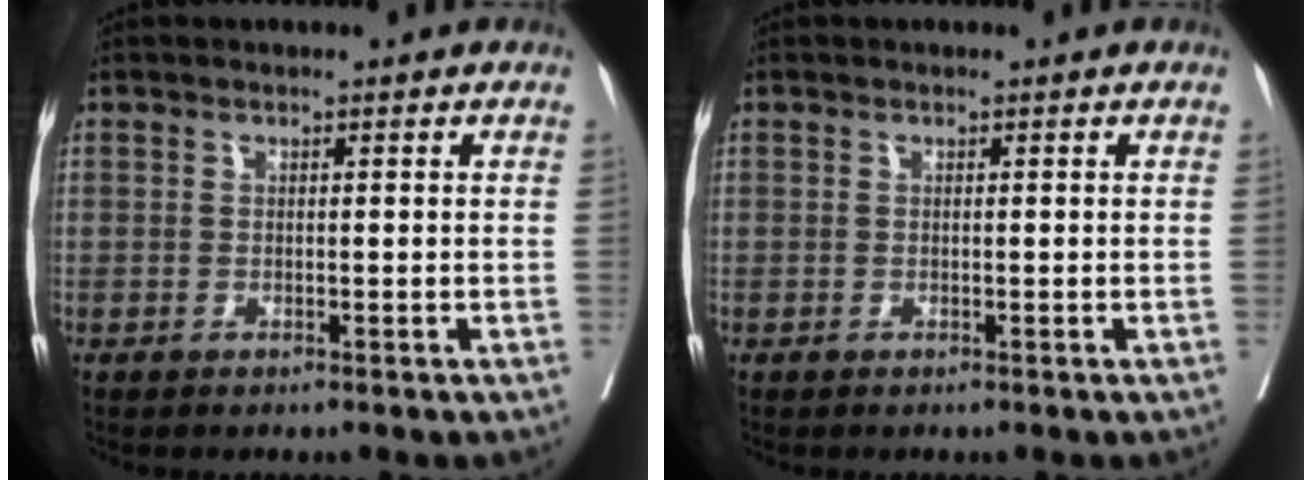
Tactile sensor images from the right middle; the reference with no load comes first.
{"total": 0.0}